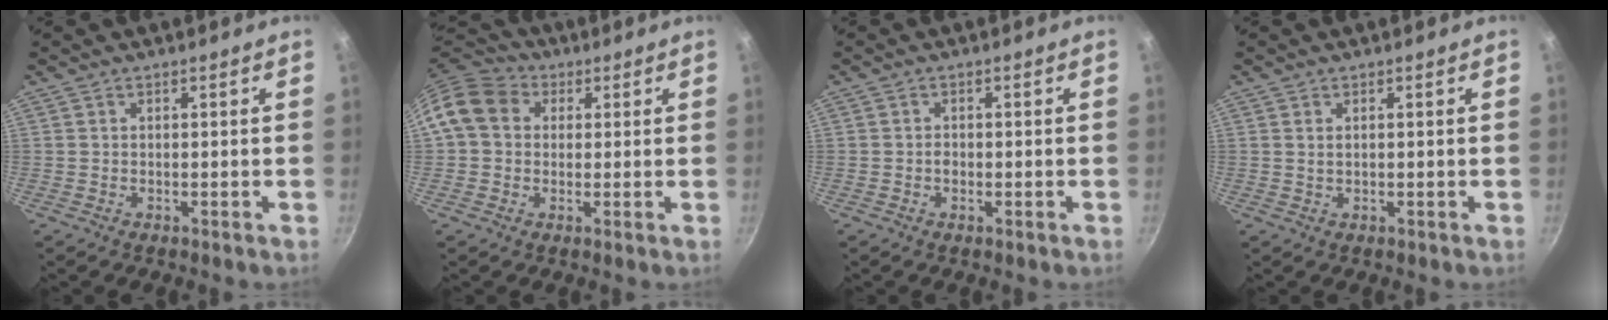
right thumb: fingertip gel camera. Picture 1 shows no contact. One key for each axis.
{"total": 10.5, "fx": 2.3, "fy": 8.8, "fz": 5.4, "tx": -0.074, "ty": 0.022, "tz": 0.022}
{"total": 1.4, "fx": -0.3, "fy": 0.9, "fz": 0.9, "tx": -0.017, "ty": 0.002, "tz": -0.008}
{"total": 0.9, "fx": 0.3, "fy": 0.4, "fz": 0.7, "tx": -0.012, "ty": 0.000, "tz": 0.006}